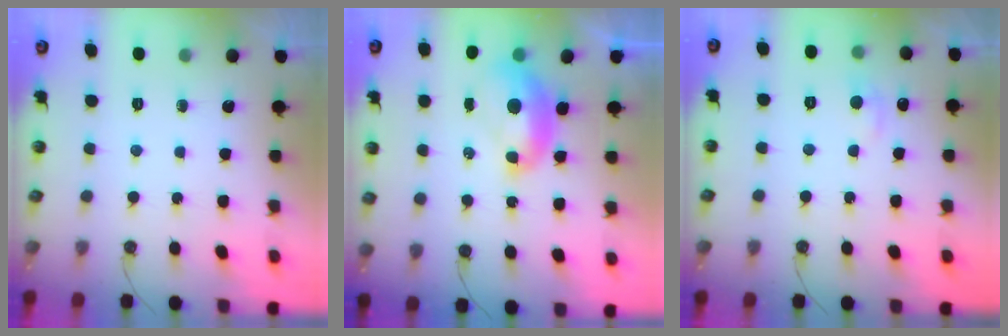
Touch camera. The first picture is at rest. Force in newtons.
{"total": 2.1, "press": 2.0, "slide": 0.7}
{"total": 0.9, "press": 0.5, "slide": 0.8}